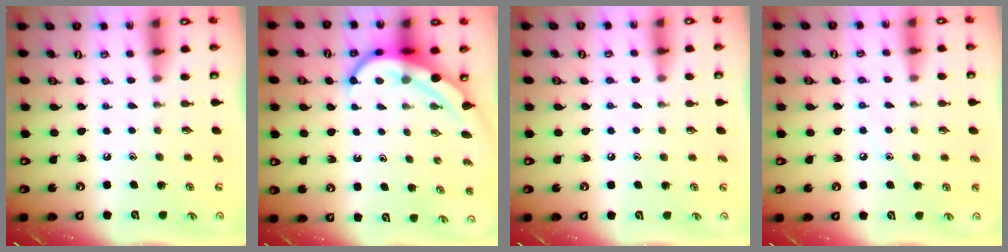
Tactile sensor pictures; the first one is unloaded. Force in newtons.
{"total": 9.3, "press": 9.2, "slide": 0.9}
{"total": 4.0, "press": 3.9, "slide": 0.6}
{"total": 5.0, "press": 4.9, "slide": 0.6}